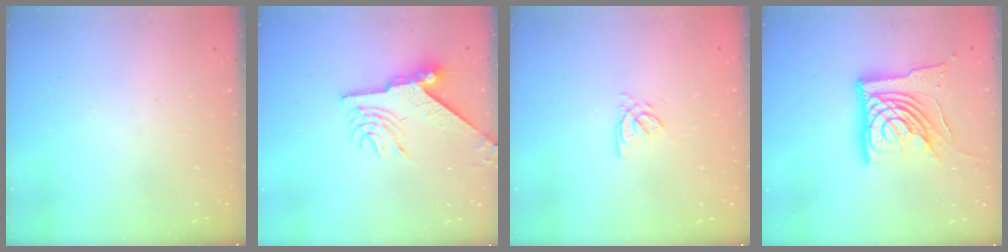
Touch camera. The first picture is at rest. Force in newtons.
{"total": 9.4, "press": 9.3, "slide": 0.8}
{"total": 2.3, "press": 2.3, "slide": 0.3}
{"total": 18.0, "press": 17.9, "slide": 1.8}